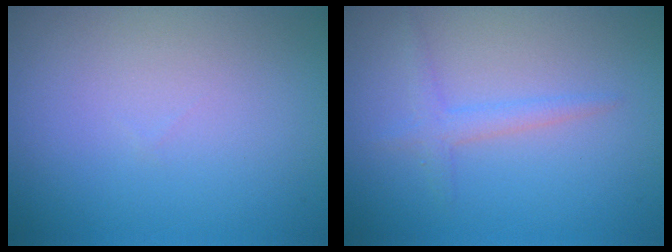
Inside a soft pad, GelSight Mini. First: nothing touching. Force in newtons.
{"total": 1.6, "press": 1.6, "slide": 0.1}